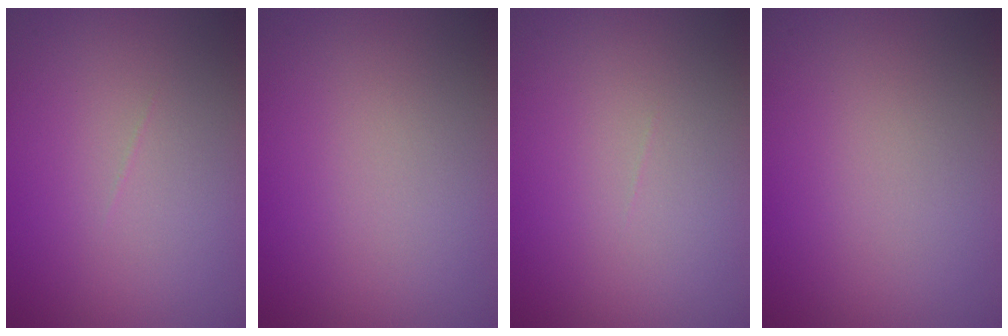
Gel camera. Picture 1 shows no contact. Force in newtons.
{"total": 0.0}
{"total": 0.0}
{"total": 0.0}